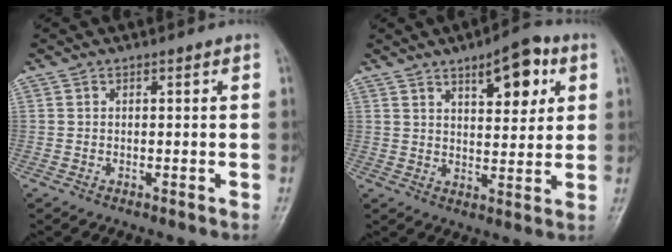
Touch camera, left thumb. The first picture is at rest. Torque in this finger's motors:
{"motor_torque": [-0.02, 0.33, -0.01, -0.12, 0.11]}